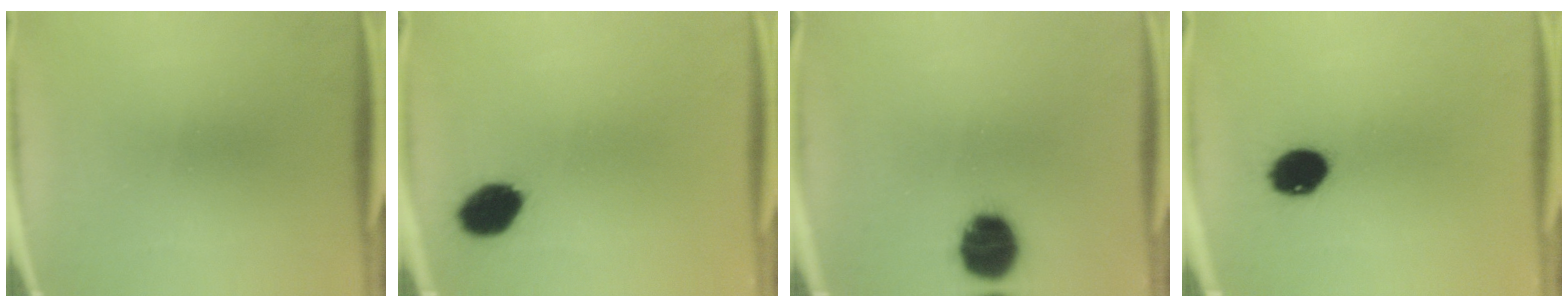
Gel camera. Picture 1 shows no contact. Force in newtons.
{"total": 8.9}
{"total": 12.8}
{"total": 9.1}